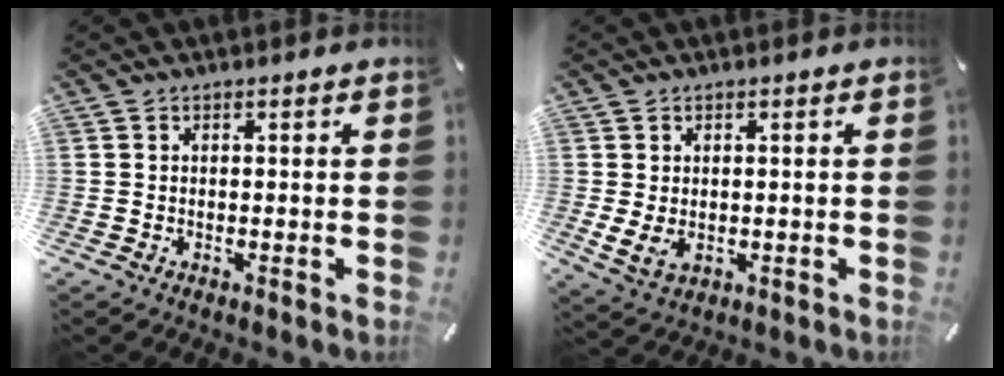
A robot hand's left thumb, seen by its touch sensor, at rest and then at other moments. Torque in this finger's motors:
{"motor_torque": [-0.37, 0.45, 0.28, -0.21, 0.12]}